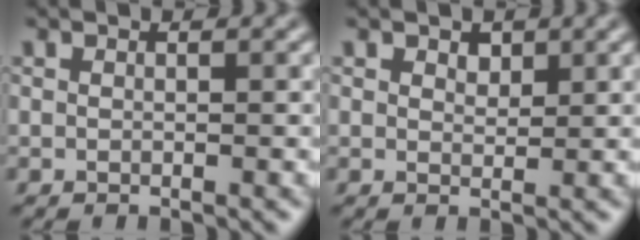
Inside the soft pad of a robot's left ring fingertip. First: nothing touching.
{"total": 1.2, "force": [0.8, 0.7, 0.5], "torque": [-0.008, 0.000, 0.014]}